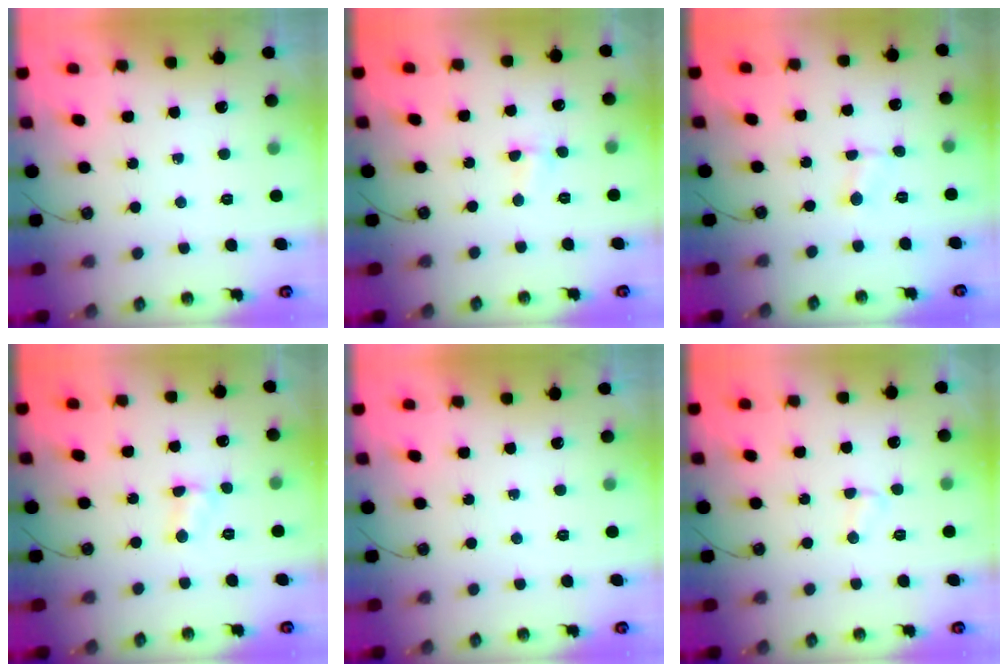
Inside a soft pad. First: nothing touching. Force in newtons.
{"total": 1.5, "press": 1.2, "slide": 1.0}
{"total": 0.9, "press": 0.9, "slide": 0.3}
{"total": 3.9, "press": 3.9, "slide": 0.4}
{"total": 0.0}
{"total": 2.6, "press": 2.6, "slide": 0.2}